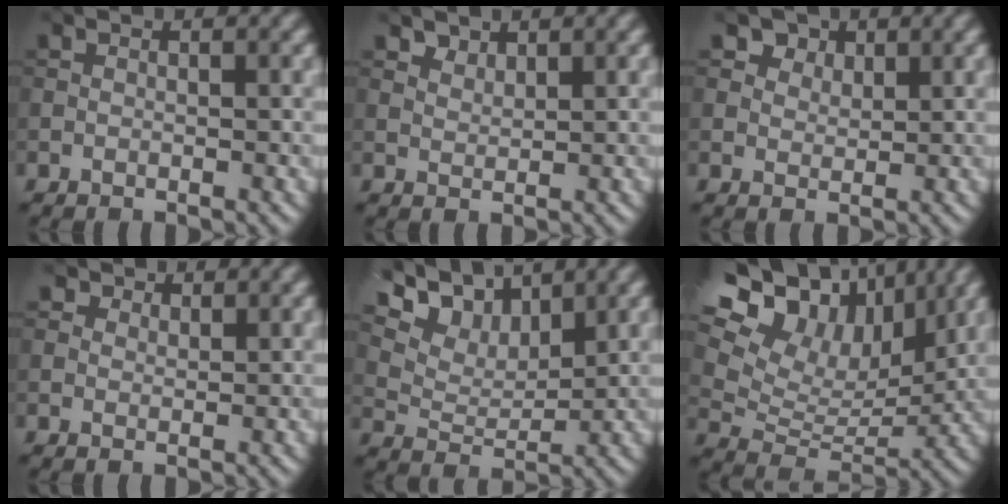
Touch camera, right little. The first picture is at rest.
{"total": 1.4, "force": [1.2, 0.7, 0.3], "torque": [-0.011, -0.005, 0.029]}
{"total": 4.0, "force": [2.7, 2.5, 1.5], "torque": [-0.045, -0.013, 0.052]}
{"total": 2.2, "force": [1.6, 1.3, 0.5], "torque": [-0.018, -0.010, 0.028]}
{"total": 7.9, "force": [5.7, 3.7, 4.1], "torque": [-0.096, 0.012, 0.088]}
{"total": 20.1, "force": [11.2, 12.4, 11.0], "torque": [-0.236, 0.054, 0.193]}